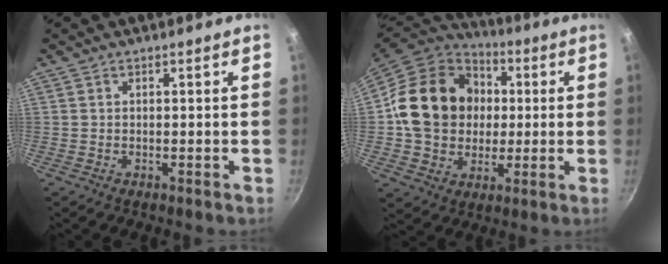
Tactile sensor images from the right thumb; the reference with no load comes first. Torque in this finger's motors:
{"motor_torque": [1.79, 3.18, 1.09, -1.22, 0.17]}